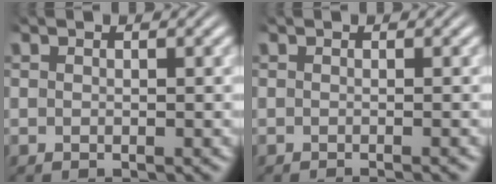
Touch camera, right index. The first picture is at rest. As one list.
[{"total": 0.7, "force": [-0.7, -0.3, 0.0], "torque": [0.003, 0.003, -0.012]}]